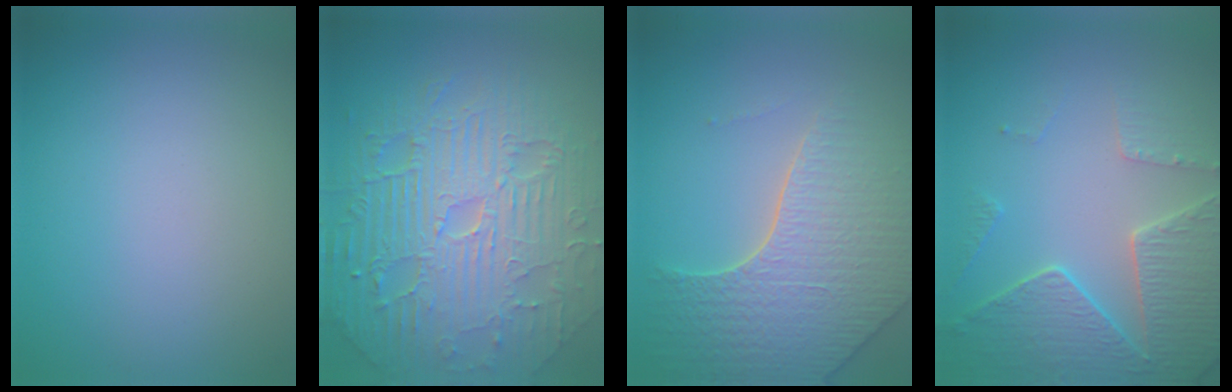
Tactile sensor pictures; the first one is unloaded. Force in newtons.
{"total": 11.7, "press": 7.5, "slide": 8.9}
{"total": 6.2, "press": 5.2, "slide": 3.4}
{"total": 5.7, "press": 4.9, "slide": 3.0}